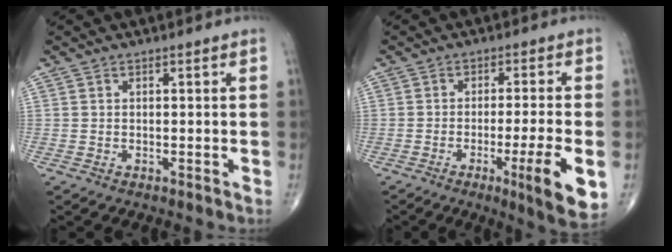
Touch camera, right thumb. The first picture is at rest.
{"total": 9.8, "force": [-3.1, 0.5, 9.3], "torque": [-0.139, -0.008, -0.046]}